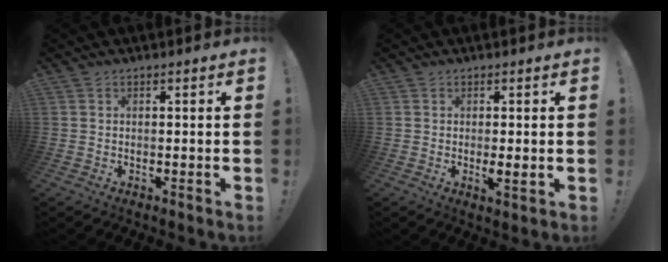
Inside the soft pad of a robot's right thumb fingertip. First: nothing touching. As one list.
[{"total": 2.6, "force": [0.4, 0.4, 2.6], "torque": [-0.033, -0.010, 0.006]}]